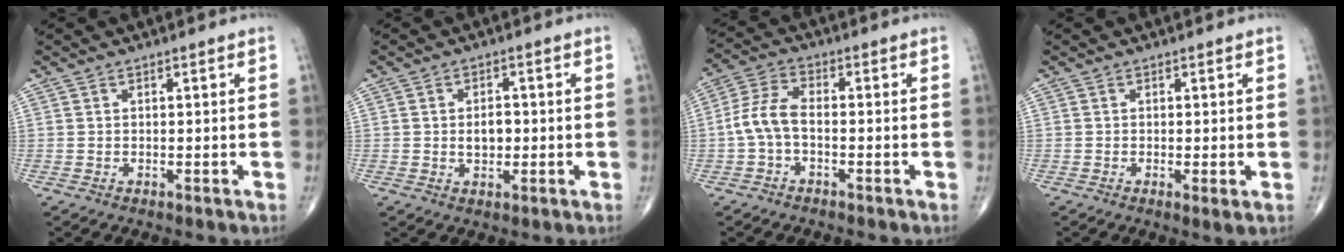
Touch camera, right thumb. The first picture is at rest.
{"total": 3.6, "force": [-0.2, 2.3, 2.8], "torque": [-0.037, 0.003, -0.003]}
{"total": 6.3, "force": [-1.4, 3.2, 5.3], "torque": [-0.119, 0.022, -0.036]}
{"total": 1.5, "force": [-0.1, 0.1, 1.5], "torque": [-0.033, -0.009, -0.004]}